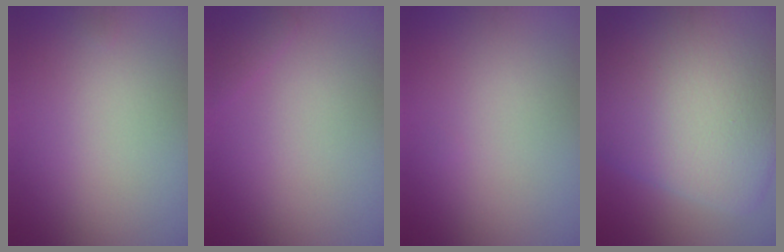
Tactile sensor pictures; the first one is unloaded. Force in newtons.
{"total": 0.7, "press": 0.7, "slide": 0.0}
{"total": 0.0}
{"total": 16.8, "press": 16.8, "slide": 0.9}